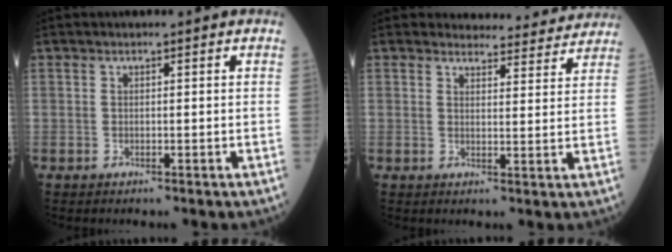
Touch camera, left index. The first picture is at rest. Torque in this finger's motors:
{"motor_torque": [1.02, -1.12, -0.06, -0.01]}